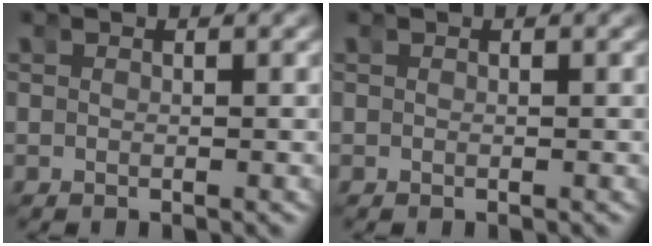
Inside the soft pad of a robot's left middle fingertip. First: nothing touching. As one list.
[{"total": 0.0}]